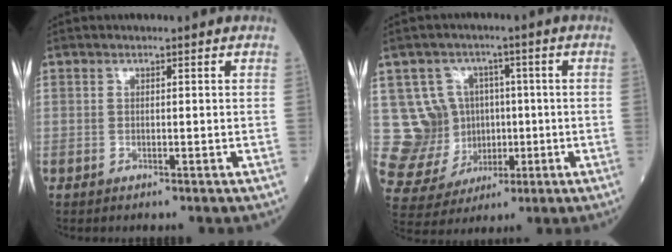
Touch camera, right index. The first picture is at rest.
{"total": 10.3, "force": [1.1, 9.9, 2.7], "torque": [-0.061, 0.036, 0.044]}